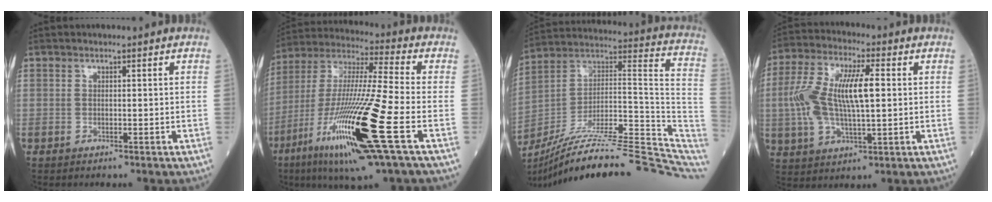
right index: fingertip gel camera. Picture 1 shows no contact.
{"total": 22.2, "force": [-8.7, 0.7, 20.5], "torque": [-0.410, -0.039, -0.162]}
{"total": 27.8, "force": [-23.8, 2.6, 14.1], "torque": [-0.146, 0.023, -0.362]}
{"total": 13.0, "force": [0.9, 4.2, 12.2], "torque": [-0.259, 0.022, 0.020]}